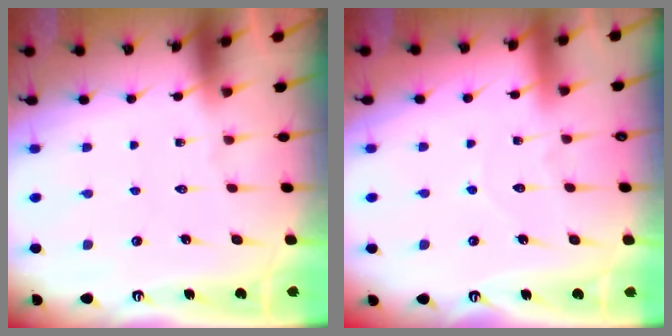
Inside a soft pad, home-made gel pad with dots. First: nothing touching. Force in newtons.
{"total": 4.2, "press": 4.2, "slide": 0.3}